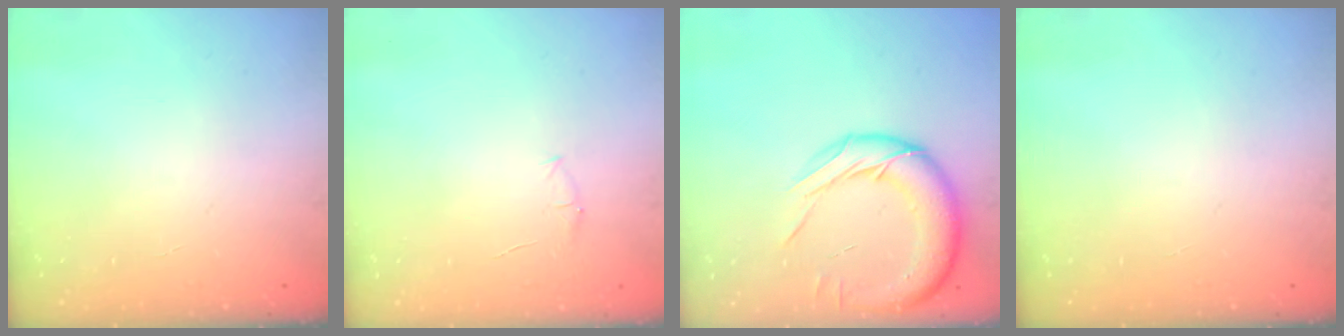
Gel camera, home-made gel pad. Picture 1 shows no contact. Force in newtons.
{"total": 4.0, "press": 3.8, "slide": 1.2}
{"total": 16.0, "press": 15.9, "slide": 1.9}
{"total": 0.0}